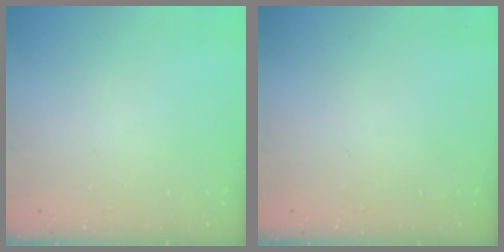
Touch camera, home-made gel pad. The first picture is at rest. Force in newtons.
{"total": 0.0}